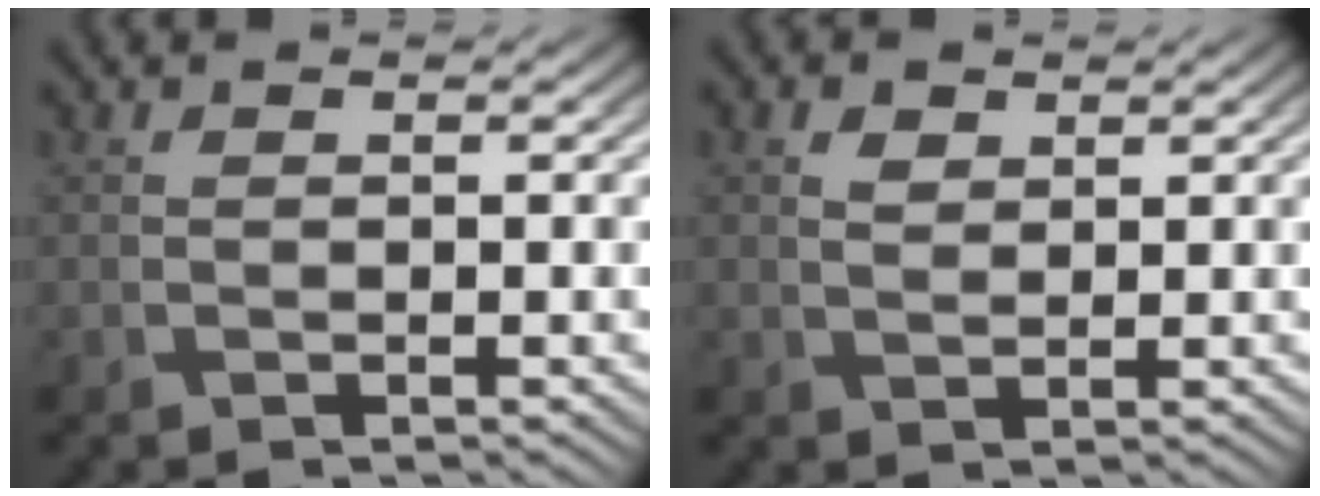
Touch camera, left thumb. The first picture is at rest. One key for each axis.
{"total": 1.8, "fx": 1.0, "fy": 1.2, "fz": 0.9, "tx": -0.022, "ty": 0.000, "tz": 0.020}